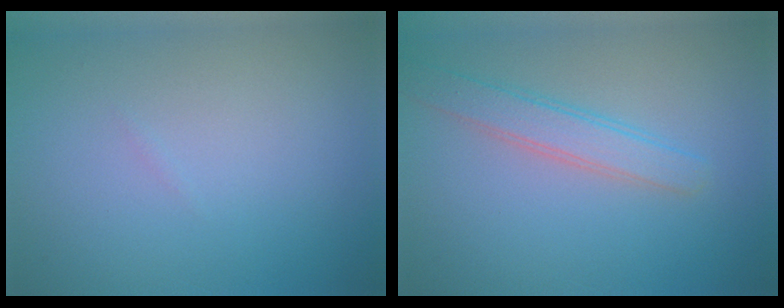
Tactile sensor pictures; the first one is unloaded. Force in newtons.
{"total": 2.7, "press": 2.7, "slide": 0.1}